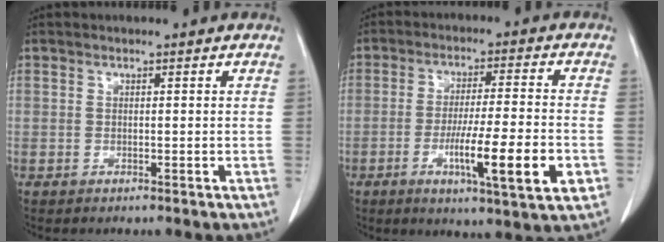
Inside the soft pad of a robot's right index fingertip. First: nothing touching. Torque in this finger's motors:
{"motor_torque": [1.45, -0.41, 0.64, 0.10]}